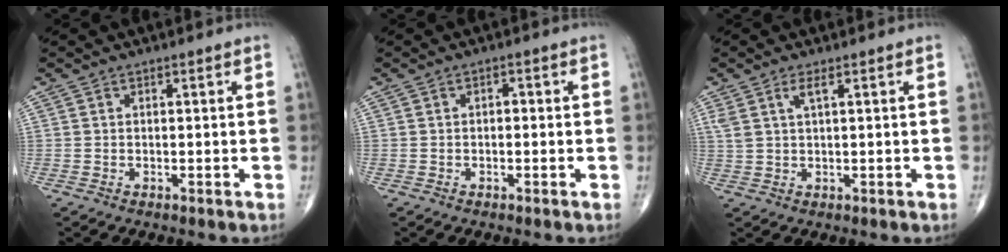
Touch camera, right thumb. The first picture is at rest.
{"total": 1.0, "force": [-0.1, 0.6, 0.7], "torque": [-0.003, 0.003, -0.006]}
{"total": 2.8, "force": [1.4, 0.6, 2.3], "torque": [-0.057, 0.002, 0.034]}